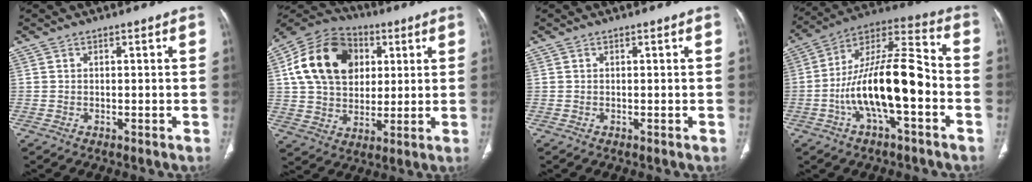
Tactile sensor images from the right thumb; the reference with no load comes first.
{"total": 19.0, "force": [4.8, 14.1, 11.7], "torque": [-0.196, 0.009, 0.083]}
{"total": 0.0}
{"total": 18.9, "force": [-4.6, 6.8, 17.0], "torque": [-0.302, 0.058, -0.082]}